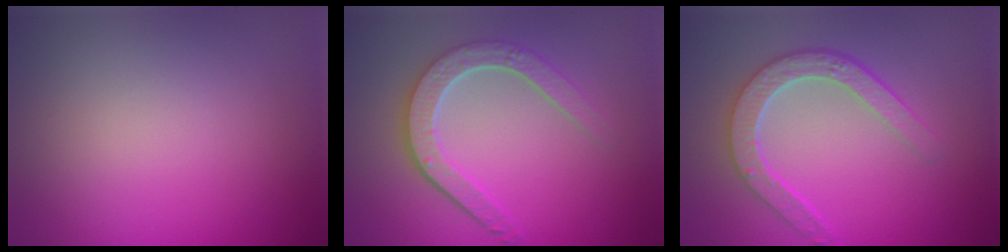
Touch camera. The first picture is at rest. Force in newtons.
{"total": 4.7, "press": 3.7, "slide": 2.9}
{"total": 4.7, "press": 3.8, "slide": 2.9}